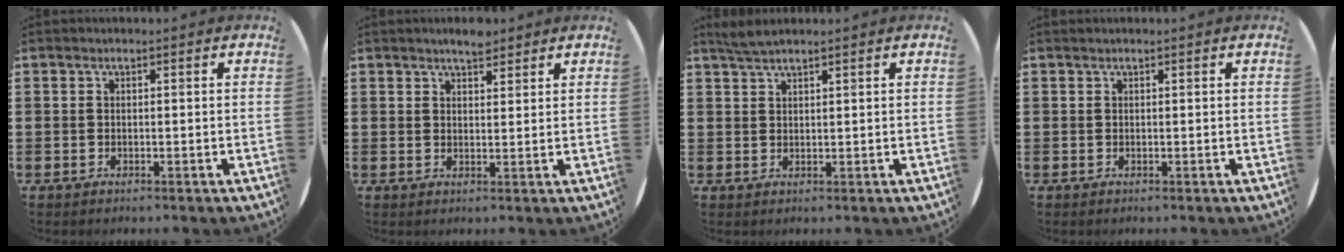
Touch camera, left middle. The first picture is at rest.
{"total": 2.8, "force": [2.6, 0.7, 0.6], "torque": [-0.008, -0.003, 0.046]}
{"total": 2.2, "force": [1.9, 0.2, 0.9], "torque": [-0.019, 0.003, 0.035]}
{"total": 0.0}